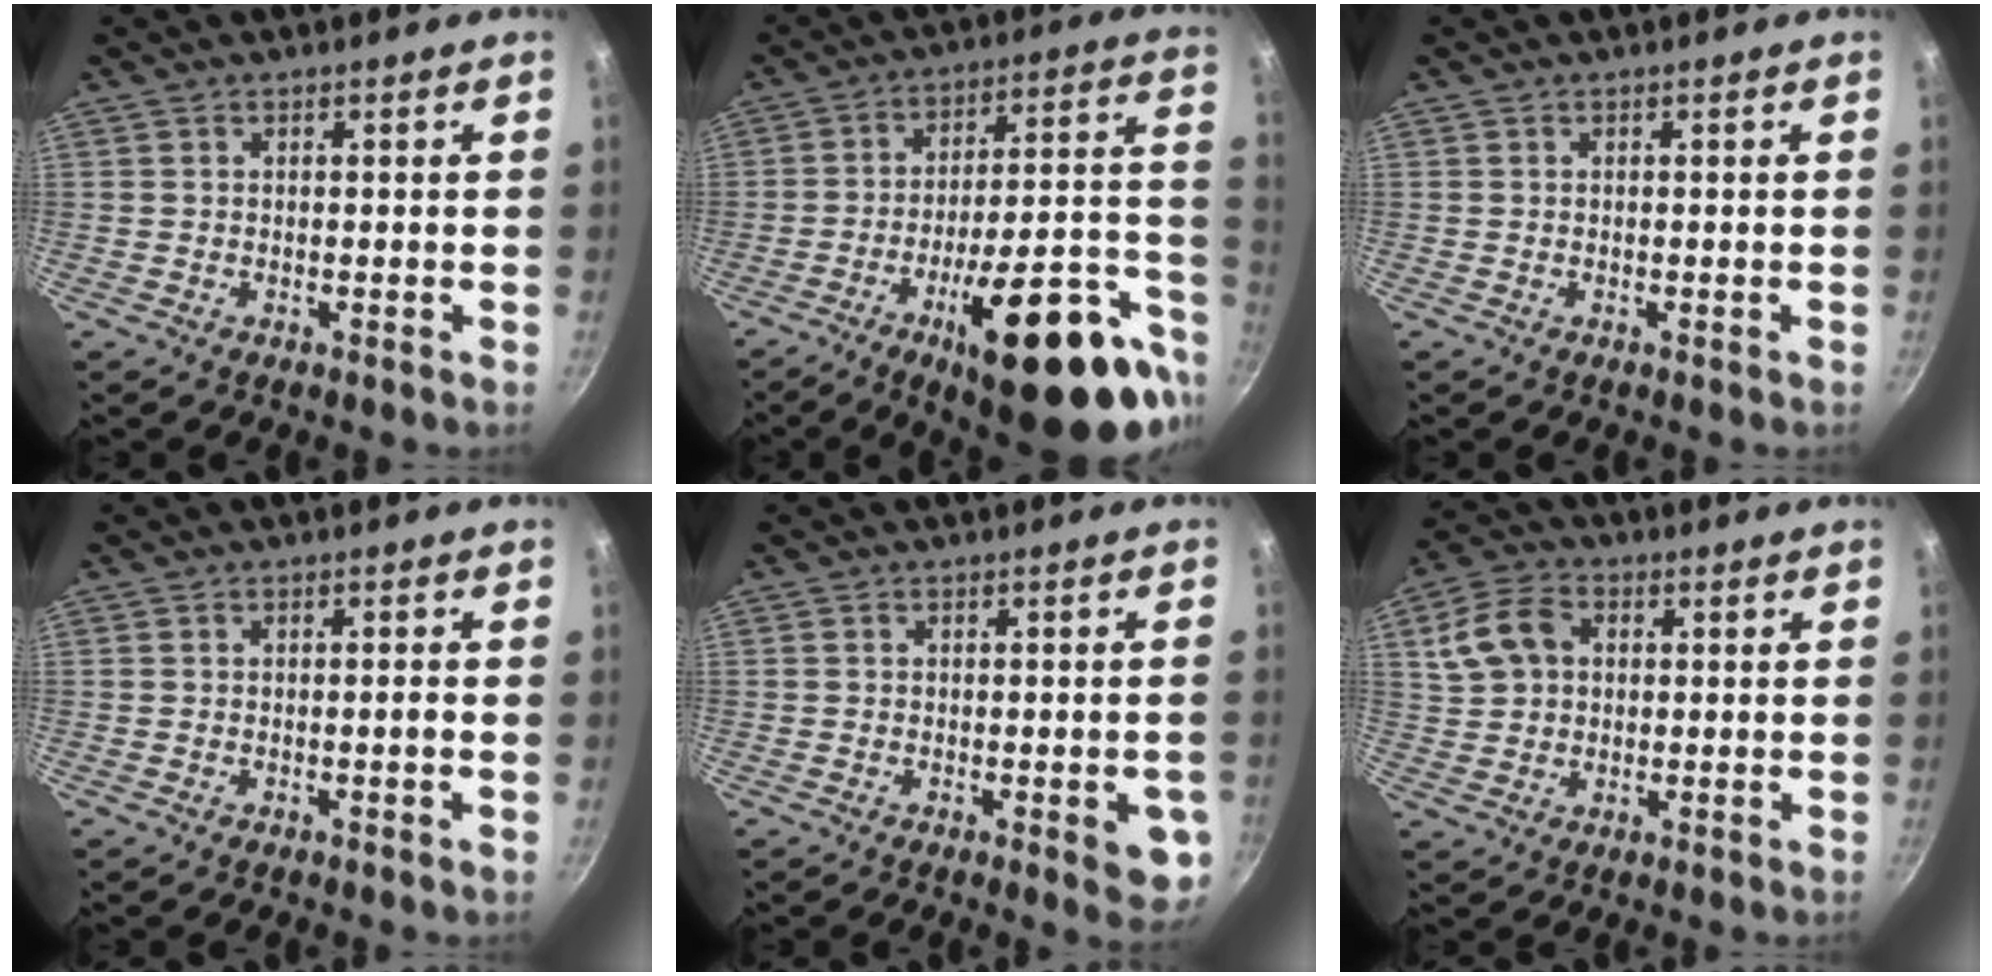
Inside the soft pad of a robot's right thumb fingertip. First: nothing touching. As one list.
[{"total": 26.9, "force": [-11.5, 9.0, 22.5], "torque": [-0.275, 0.048, -0.162]}, {"total": 0.0}, {"total": 1.0, "force": [-0.4, -0.1, 0.9], "torque": [-0.021, 0.003, -0.006]}, {"total": 5.9, "force": [-1.8, 2.1, 5.3], "torque": [-0.048, 0.000, -0.021]}, {"total": 9.3, "force": [2.2, 7.0, 5.7], "torque": [-0.099, 0.014, 0.034]}]